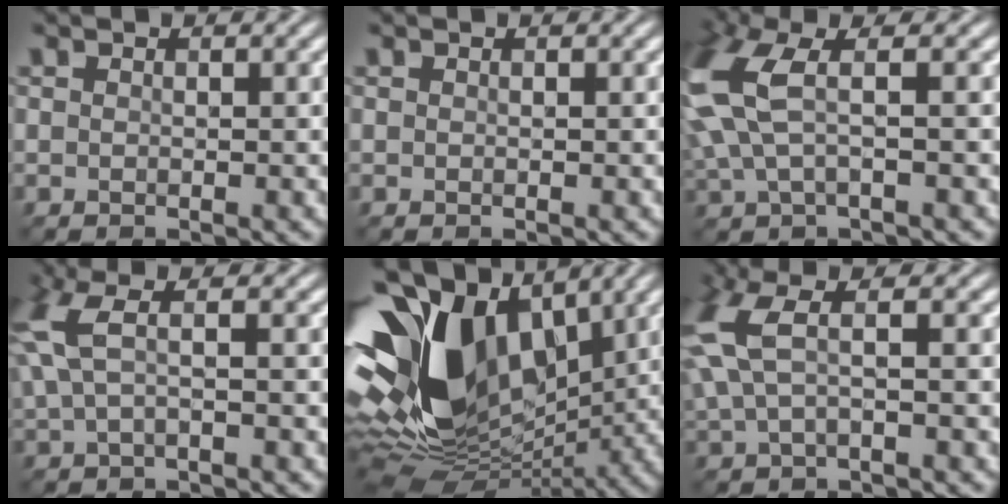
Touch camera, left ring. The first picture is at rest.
{"total": 0.0}
{"total": 5.4, "force": [0.9, 2.3, 4.8], "torque": [-0.138, 0.008, 0.016]}
{"total": 3.5, "force": [1.0, 1.2, 3.1], "torque": [-0.083, 0.006, 0.021]}
{"total": 15.1, "force": [2.3, 10.2, 10.8], "torque": [-0.240, 0.006, 0.044]}
{"total": 4.0, "force": [1.1, 1.5, 3.6], "torque": [-0.099, 0.008, 0.022]}